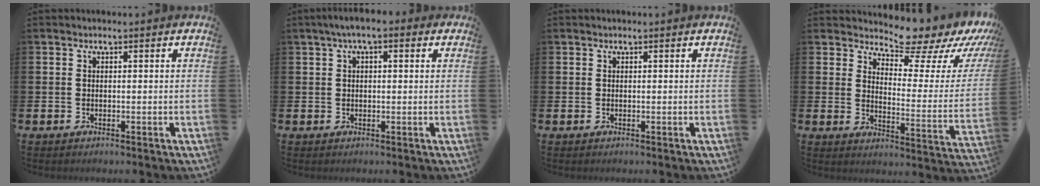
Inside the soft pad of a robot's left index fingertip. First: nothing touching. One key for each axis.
{"total": 3.2, "fx": 1.8, "fy": 1.4, "fz": 2.3, "tx": -0.045, "ty": 0.008, "tz": 0.029}
{"total": 0.0}
{"total": 9.3, "fx": 8.6, "fy": 2.5, "fz": 2.6, "tx": -0.046, "ty": -0.078, "tz": 0.144}